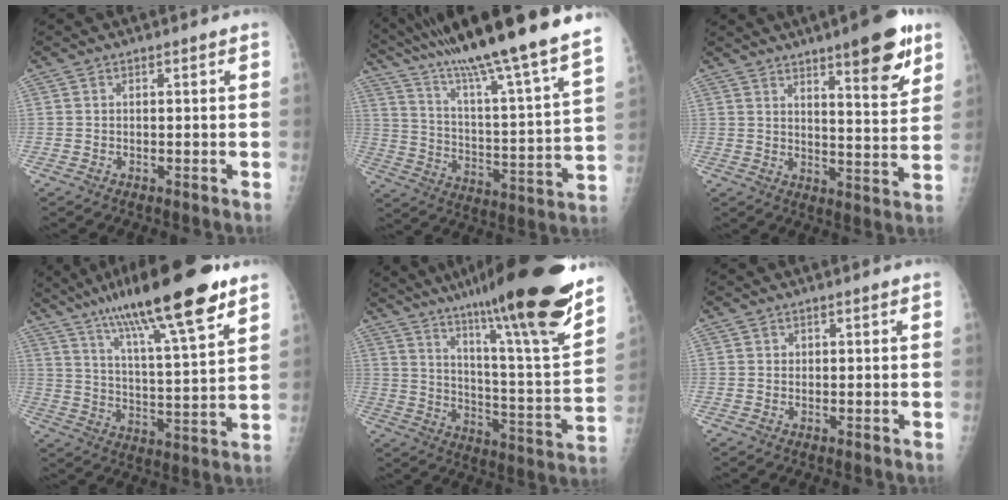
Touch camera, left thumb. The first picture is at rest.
{"total": 33.0, "force": [26.8, 2.1, 19.1], "torque": [-0.300, -0.111, 0.398]}
{"total": 13.3, "force": [8.1, 2.9, 10.1], "torque": [-0.116, -0.045, 0.114]}
{"total": 22.0, "force": [14.2, 3.7, 16.4], "torque": [-0.266, -0.042, 0.234]}
{"total": 29.0, "force": [21.1, 2.2, 19.7], "torque": [-0.293, -0.099, 0.318]}
{"total": 0.5, "force": [0.4, 0.4, 0.1], "torque": [0.004, -0.002, 0.005]}